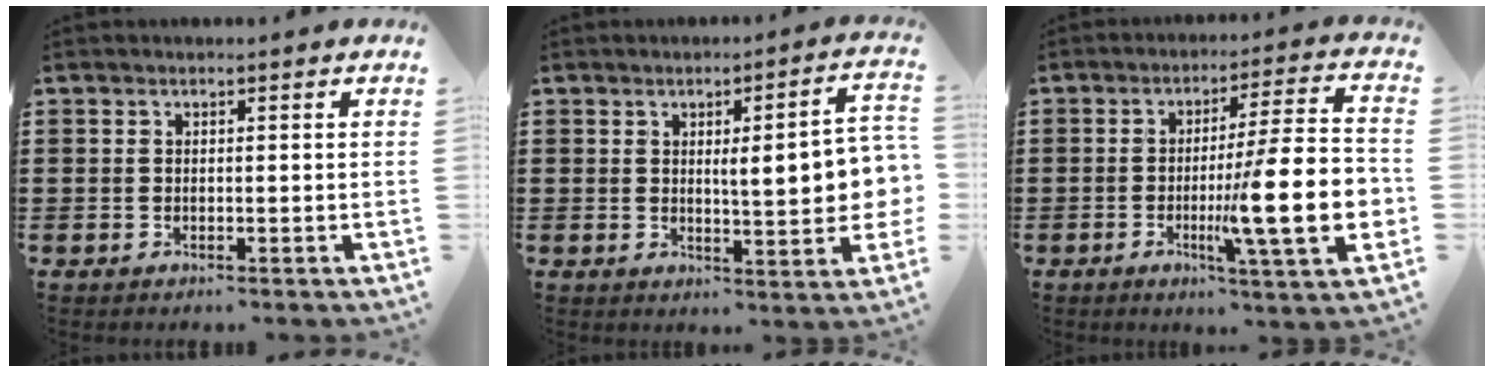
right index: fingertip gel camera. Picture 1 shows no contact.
{"total": 8.6, "force": [0.9, 1.6, 8.4], "torque": [-0.117, -0.011, 0.008]}
{"total": 16.7, "force": [-3.3, 2.6, 16.2], "torque": [-0.254, -0.016, -0.054]}